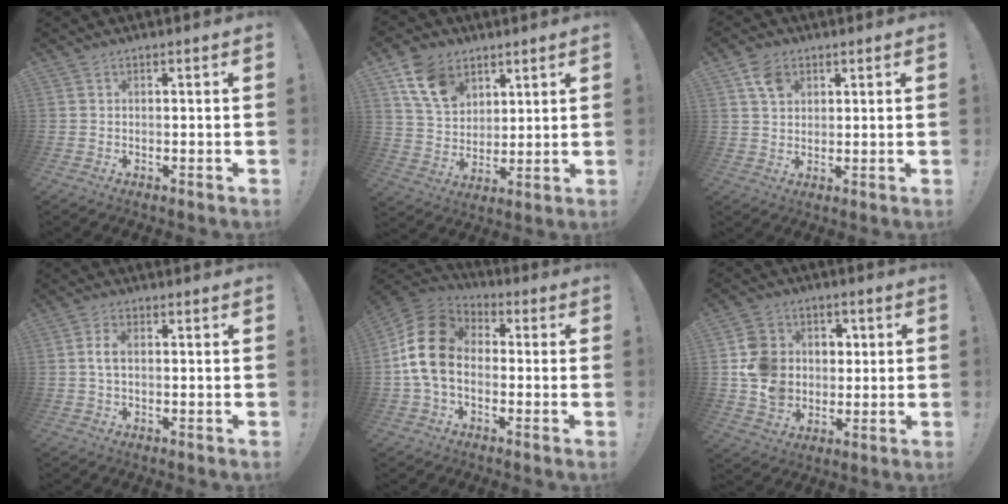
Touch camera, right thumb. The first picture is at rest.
{"total": 13.1, "force": [7.3, 8.9, 6.1], "torque": [-0.109, -0.027, 0.147]}
{"total": 6.0, "force": [3.1, 4.4, 2.6], "torque": [-0.042, -0.005, 0.059]}
{"total": 3.7, "force": [0.4, 2.0, 3.1], "torque": [-0.058, 0.002, 0.004]}
{"total": 16.4, "force": [-0.2, 11.8, 11.3], "torque": [-0.204, 0.022, 0.004]}
{"total": 14.1, "force": [0.1, 13.0, 5.4], "torque": [-0.077, 0.007, 0.013]}